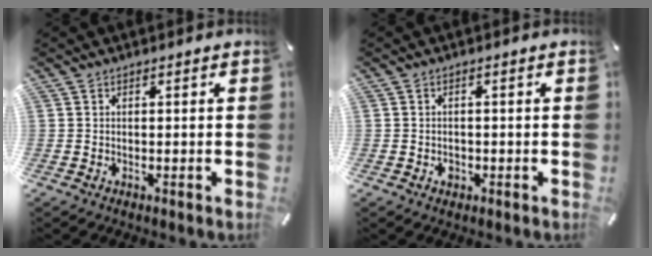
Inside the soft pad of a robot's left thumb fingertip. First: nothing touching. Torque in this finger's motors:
{"motor_torque": [0.00, 0.02, 0.01, -0.01, 0.00]}